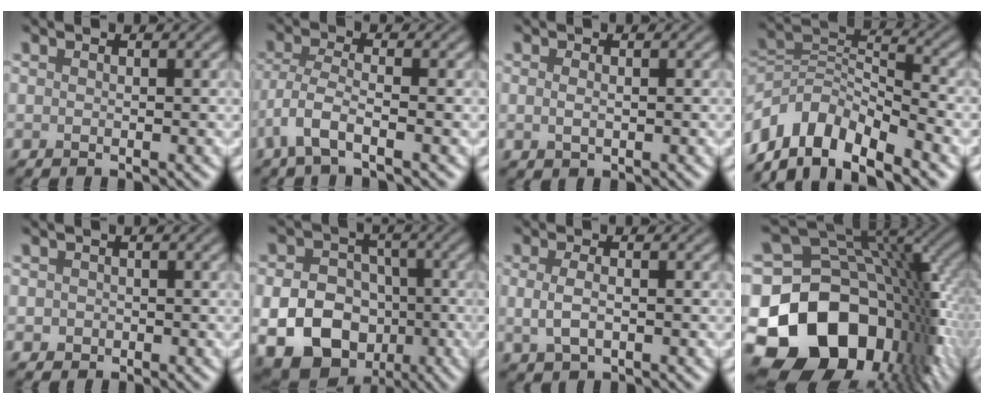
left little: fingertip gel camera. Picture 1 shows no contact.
{"total": 3.5, "force": [-2.0, 0.7, 2.8], "torque": [-0.064, -0.002, -0.050]}
{"total": 1.2, "force": [0.0, 0.7, 1.0], "torque": [-0.020, -0.001, 0.002]}
{"total": 8.2, "force": [-5.7, 3.9, 4.5], "torque": [-0.069, 0.001, -0.116]}
{"total": 0.9, "force": [-0.1, 0.9, 0.2], "torque": [0.004, -0.003, -0.004]}
{"total": 14.7, "force": [-4.7, 12.5, 6.3], "torque": [-0.106, -0.046, -0.086]}
{"total": 2.6, "force": [-0.2, 1.4, 2.1], "torque": [-0.049, -0.004, -0.001]}
{"total": 18.3, "force": [-5.4, 12.9, 11.8], "torque": [-0.211, -0.013, -0.098]}